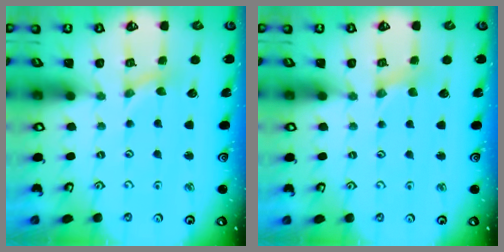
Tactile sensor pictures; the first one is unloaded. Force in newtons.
{"total": 0.0}